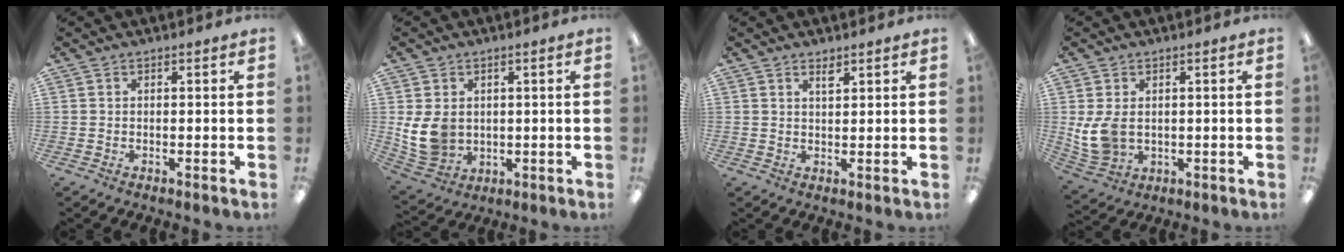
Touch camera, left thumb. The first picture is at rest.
{"total": 9.2, "force": [1.0, 7.4, 5.3], "torque": [-0.132, 0.003, 0.022]}
{"total": 2.1, "force": [1.7, 0.5, 0.9], "torque": [-0.014, -0.004, 0.031]}
{"total": 7.4, "force": [0.7, 5.4, 5.0], "torque": [-0.122, 0.002, 0.016]}